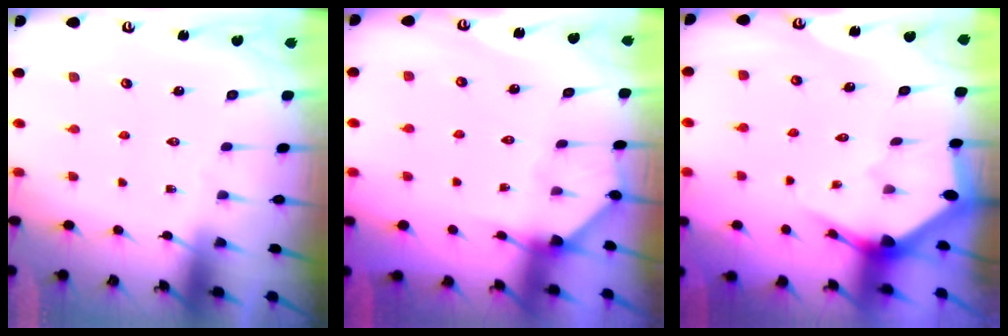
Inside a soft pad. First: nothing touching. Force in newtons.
{"total": 2.8, "press": 2.8, "slide": 0.2}
{"total": 3.0, "press": 3.0, "slide": 0.1}